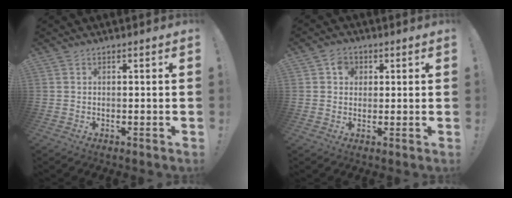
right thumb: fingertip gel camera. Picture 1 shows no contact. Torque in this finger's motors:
{"motor_torque": [0.62, 0.58, 0.04, -0.06, 0.00]}